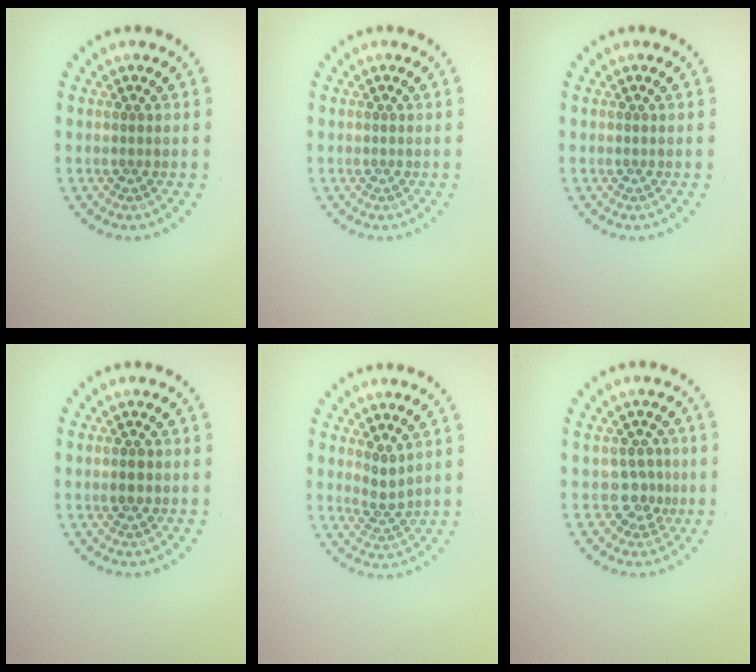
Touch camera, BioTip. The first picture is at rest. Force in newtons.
{"total": 0.0}
{"total": 0.0}
{"total": 1.5, "press": 1.5, "slide": 0.1}
{"total": 1.7, "press": 1.1, "slide": 1.3}
{"total": 2.2, "press": 1.4, "slide": 1.7}